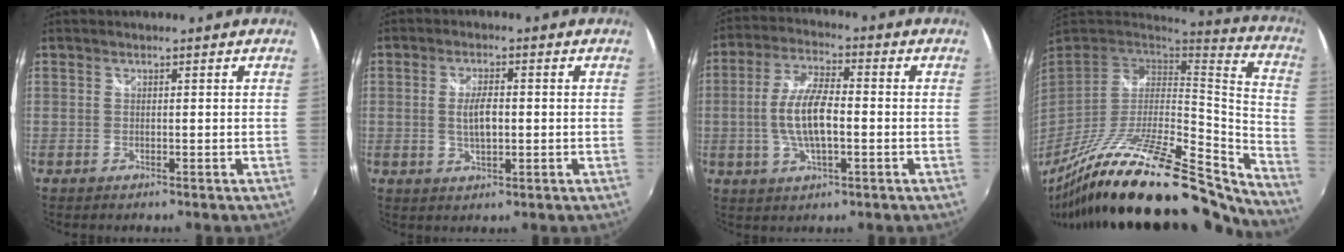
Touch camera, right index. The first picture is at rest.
{"total": 4.6, "force": [-0.1, 1.7, 4.3], "torque": [-0.082, -0.001, 0.001]}
{"total": 9.8, "force": [-1.4, 3.4, 9.1], "torque": [-0.185, 0.005, -0.026]}
{"total": 30.0, "force": [-24.5, 5.7, 16.3], "torque": [-0.240, -0.046, -0.403]}